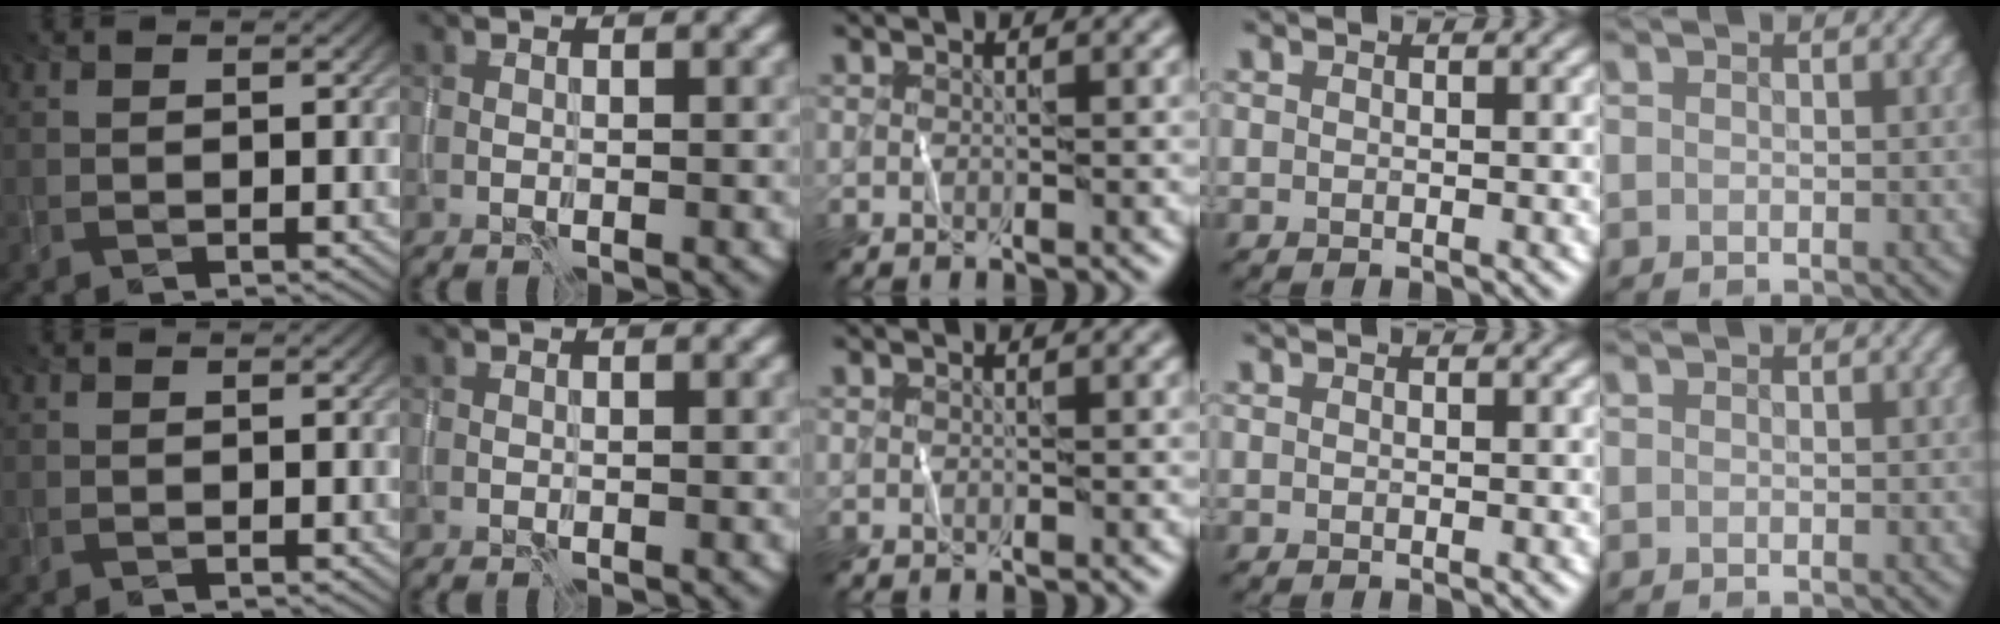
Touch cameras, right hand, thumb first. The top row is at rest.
{}